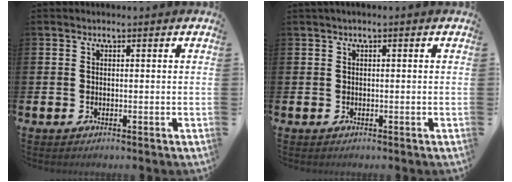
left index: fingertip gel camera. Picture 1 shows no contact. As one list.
[{"total": 0.5, "force": [0.0, 0.0, 0.5], "torque": [-0.016, 0.004, 0.000]}]